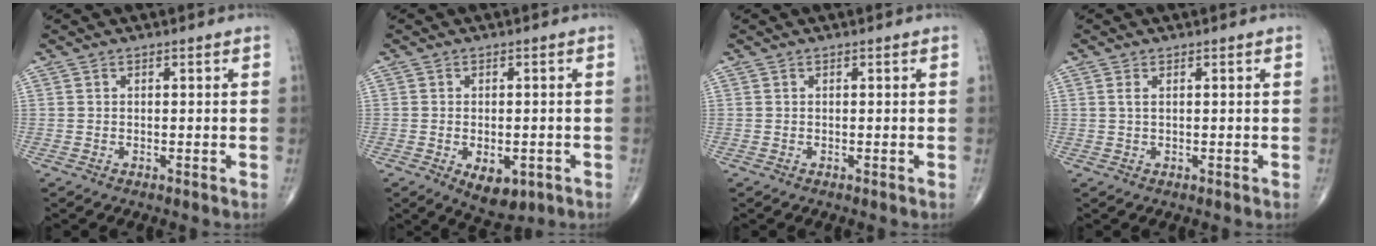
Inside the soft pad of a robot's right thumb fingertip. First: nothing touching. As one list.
[{"total": 6.5, "force": [-2.3, 3.6, 4.9], "torque": [-0.064, 0.002, -0.020]}, {"total": 0.0}, {"total": 1.2, "force": [0.4, 0.4, 1.0], "torque": [-0.026, 0.006, 0.011]}]